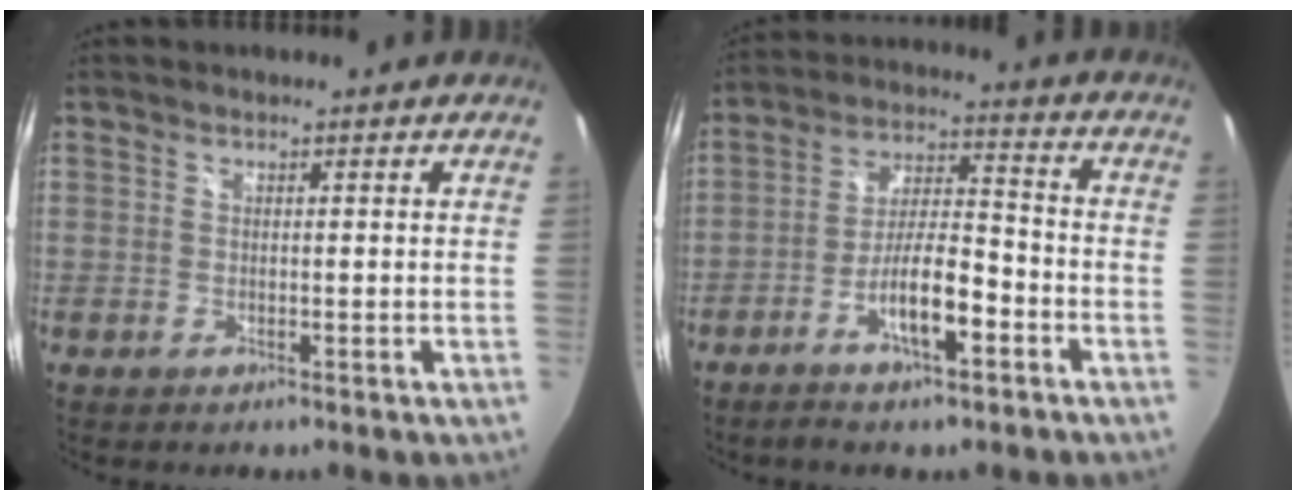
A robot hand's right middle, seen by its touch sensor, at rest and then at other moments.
{"total": 9.4, "force": [-5.1, 2.2, 7.5], "torque": [-0.147, 0.012, -0.086]}